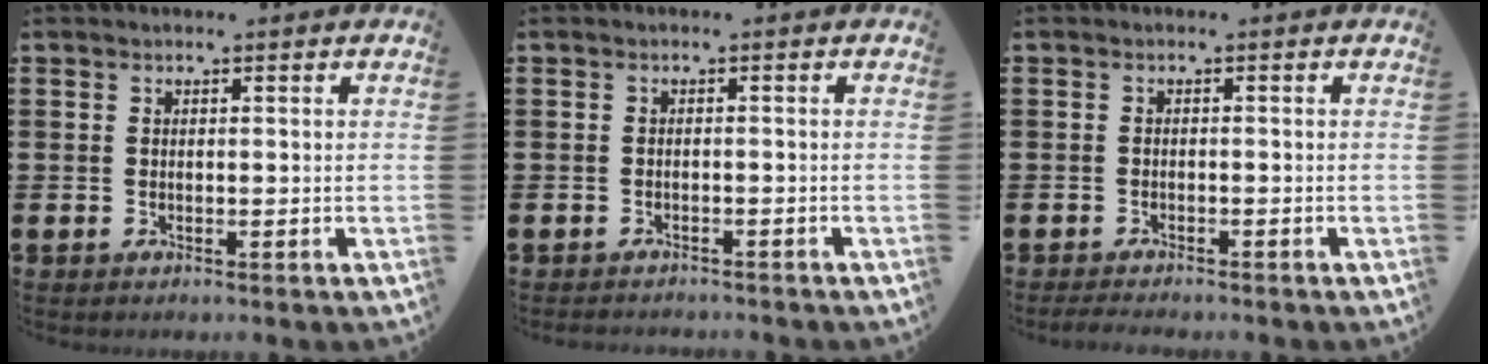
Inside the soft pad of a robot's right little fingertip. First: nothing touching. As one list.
[{"total": 0.8, "force": [-0.8, 0.0, -0.1], "torque": [-0.001, 0.001, -0.017]}, {"total": 1.1, "force": [-1.0, 0.1, 0.3], "torque": [-0.007, 0.000, -0.021]}]